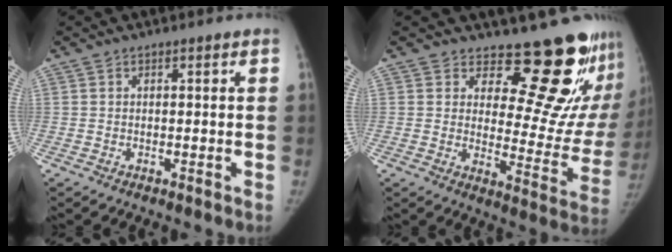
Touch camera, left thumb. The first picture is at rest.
{"total": 17.4, "force": [14.7, 6.3, 7.0], "torque": [-0.027, -0.140, 0.179]}